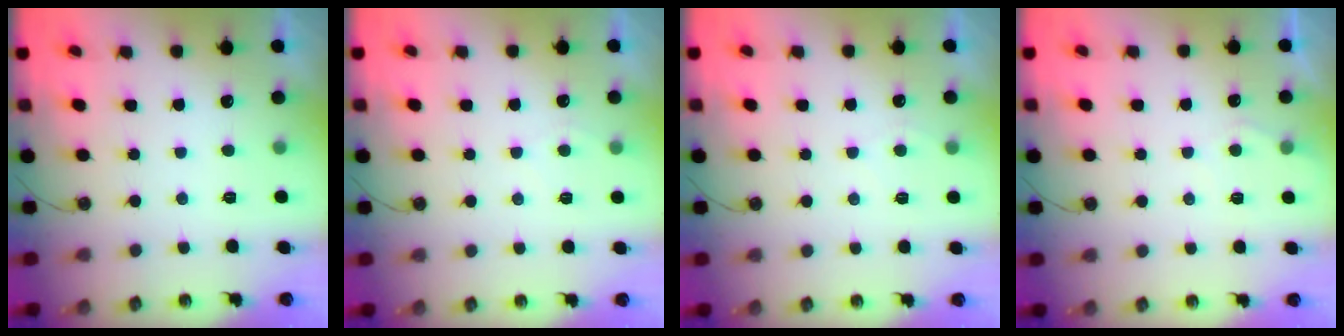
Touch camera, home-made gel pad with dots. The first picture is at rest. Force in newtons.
{"total": 4.5, "press": 4.5, "slide": 0.6}
{"total": 4.5, "press": 4.5, "slide": 0.6}
{"total": 3.9, "press": 3.8, "slide": 0.5}